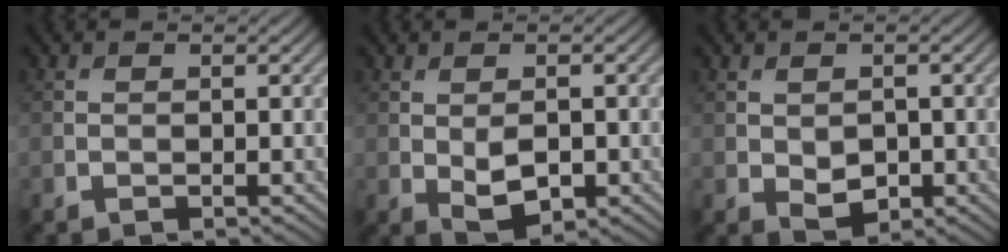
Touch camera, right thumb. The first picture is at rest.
{"total": 3.9, "force": [-0.6, 2.0, 3.3], "torque": [-0.065, -0.007, -0.005]}
{"total": 3.1, "force": [-0.6, 2.1, 2.3], "torque": [-0.044, -0.010, -0.004]}